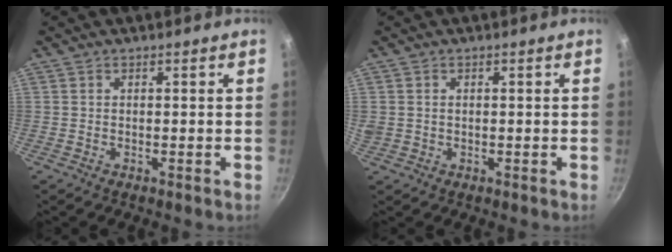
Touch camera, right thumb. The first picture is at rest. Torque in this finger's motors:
{"motor_torque": [-0.18, 0.23, 0.45, -0.05, -0.07]}